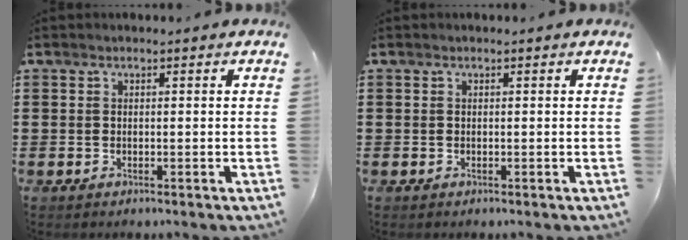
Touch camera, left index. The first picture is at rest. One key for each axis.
{"total": 0.0}